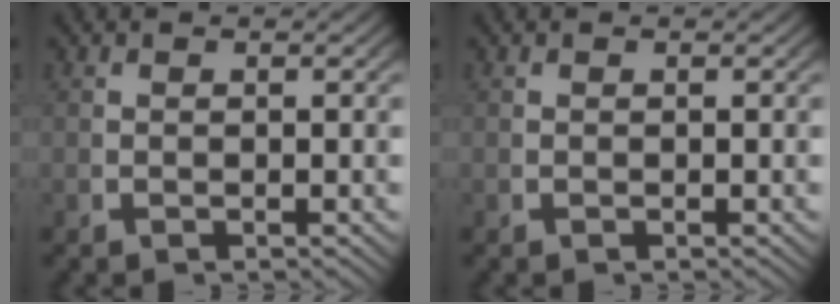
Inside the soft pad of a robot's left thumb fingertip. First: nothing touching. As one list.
[{"total": 0.0}]